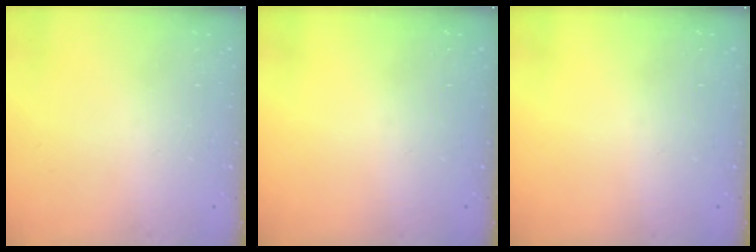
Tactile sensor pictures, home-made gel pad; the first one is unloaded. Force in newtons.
{"total": 0.0}
{"total": 0.0}